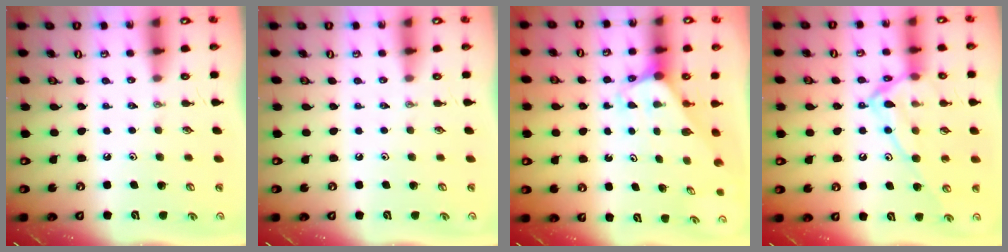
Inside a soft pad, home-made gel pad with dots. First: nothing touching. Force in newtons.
{"total": 0.0}
{"total": 2.2, "press": 2.2, "slide": 0.2}
{"total": 15.8, "press": 15.7, "slide": 1.1}